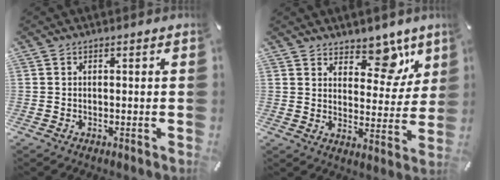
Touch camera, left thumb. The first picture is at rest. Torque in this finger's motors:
{"motor_torque": [0.12, 0.35, -0.02, 0.21, 0.03]}